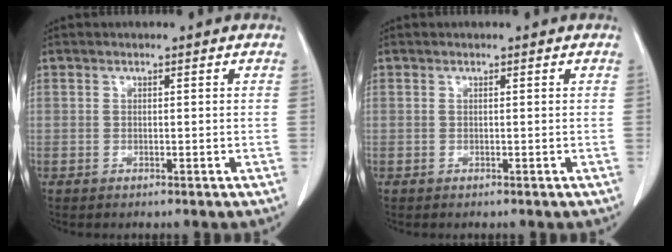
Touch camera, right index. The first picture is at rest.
{"total": 0.0}